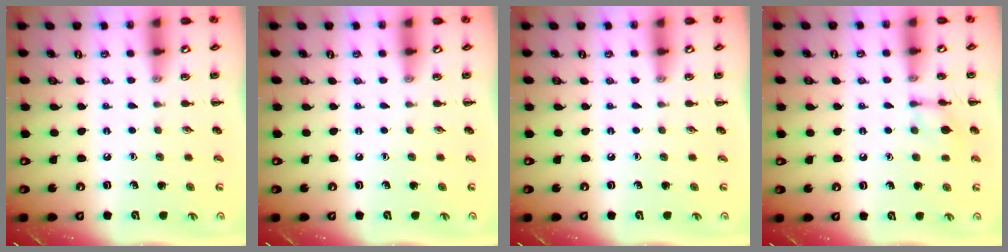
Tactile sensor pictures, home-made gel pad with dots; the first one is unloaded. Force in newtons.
{"total": 0.0}
{"total": 0.0}
{"total": 7.4, "press": 7.4, "slide": 0.2}